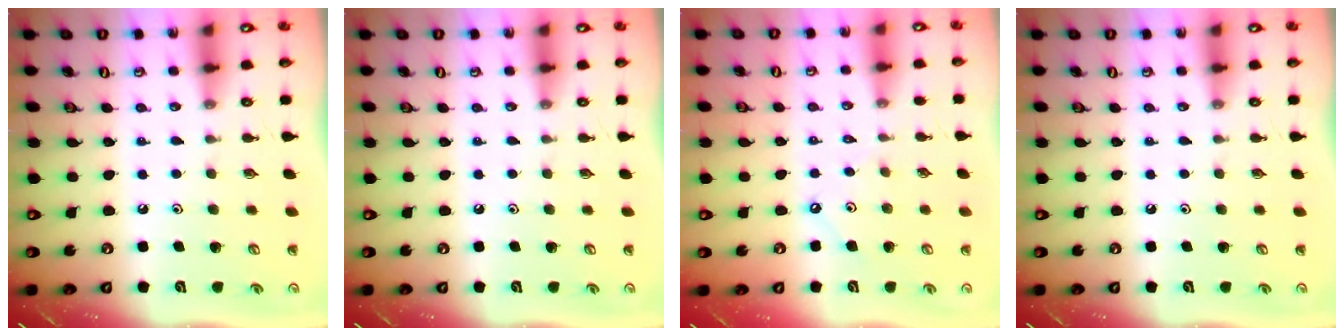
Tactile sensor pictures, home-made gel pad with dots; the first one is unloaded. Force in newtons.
{"total": 0.0}
{"total": 2.6, "press": 2.6, "slide": 0.2}
{"total": 0.0}